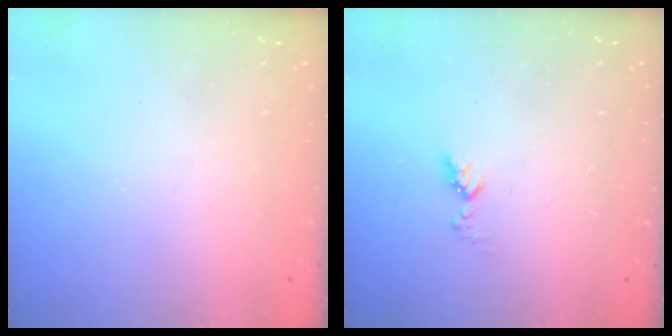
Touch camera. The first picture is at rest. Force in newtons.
{"total": 4.1, "press": 4.0, "slide": 0.6}